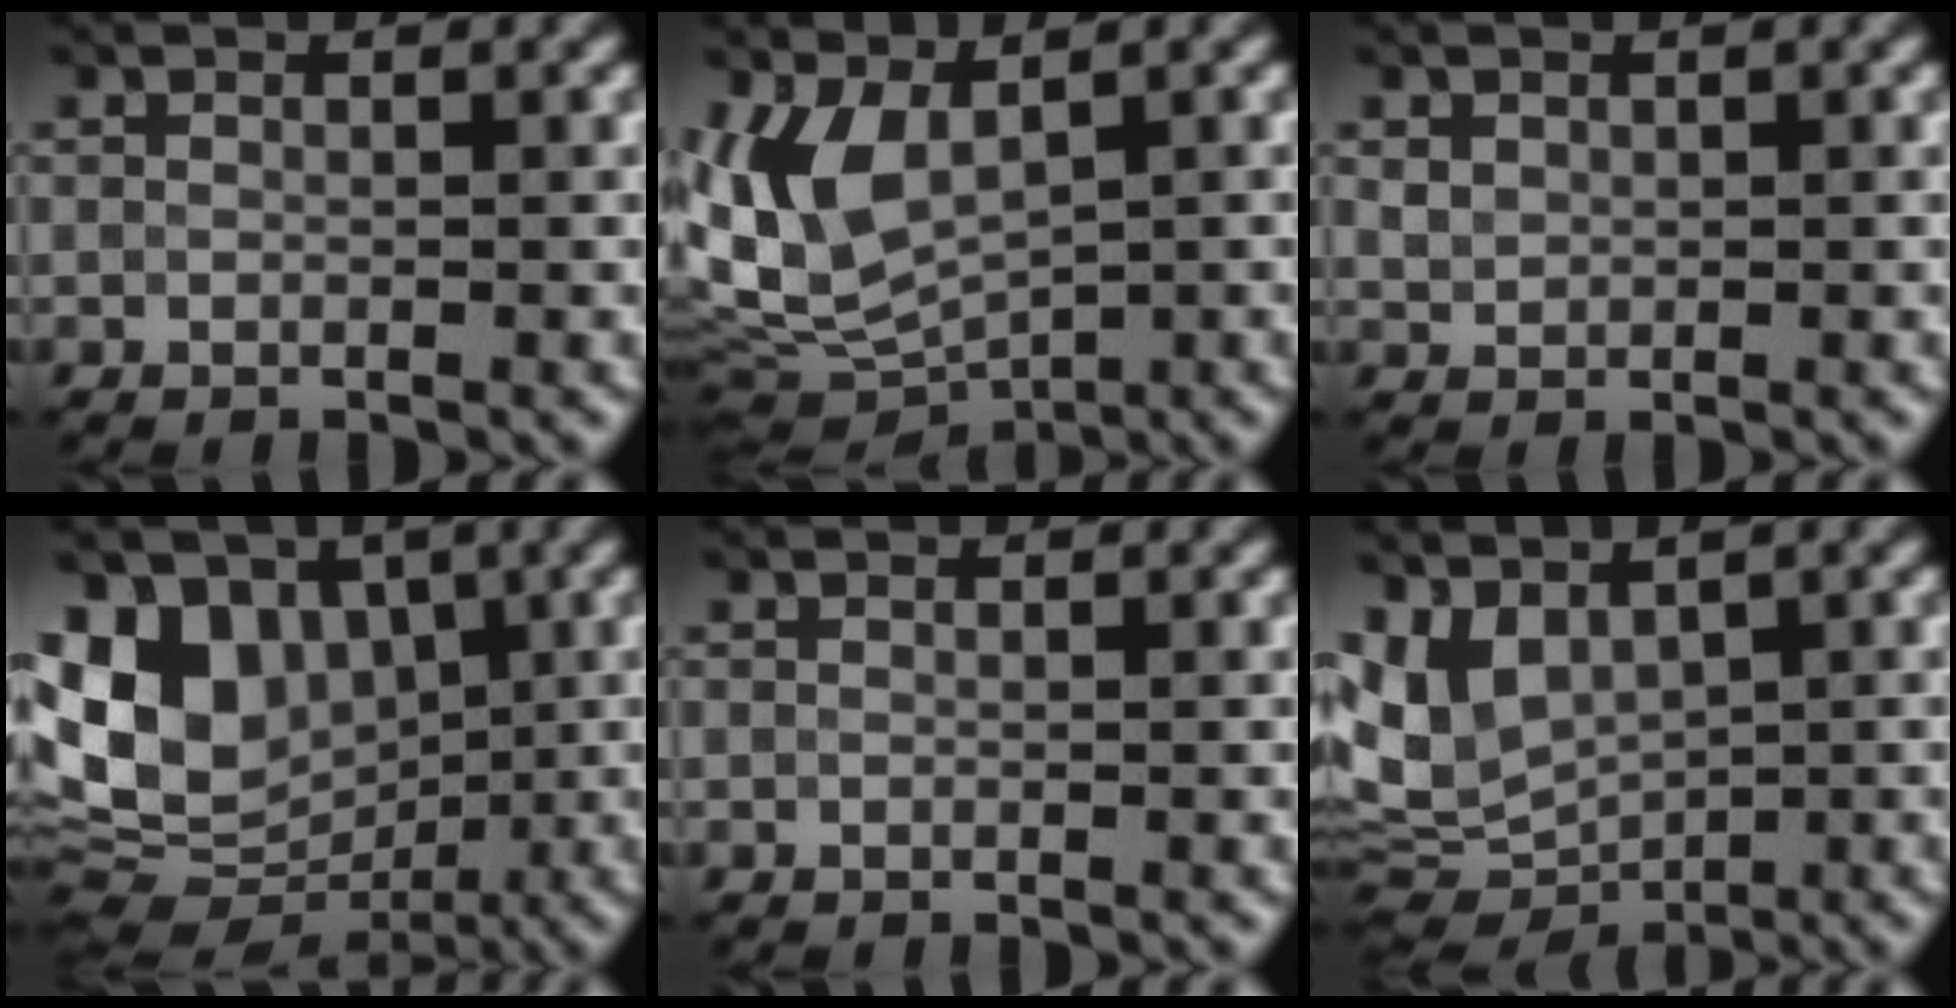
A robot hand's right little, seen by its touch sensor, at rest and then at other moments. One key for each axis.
{"total": 6.6, "fx": 1.0, "fy": 3.5, "fz": 5.5, "tx": -0.126, "ty": -0.006, "tz": 0.022}
{"total": 1.0, "fx": 0.5, "fy": 0.9, "fz": 0.3, "tx": -0.006, "ty": -0.003, "tz": 0.013}
{"total": 11.2, "fx": 1.6, "fy": 8.5, "fz": 7.1, "tx": -0.130, "ty": 0.010, "tz": 0.032}
{"total": 0.0}
{"total": 6.7, "fx": 1.2, "fy": 4.3, "fz": 5.1, "tx": -0.105, "ty": -0.008, "tz": 0.029}